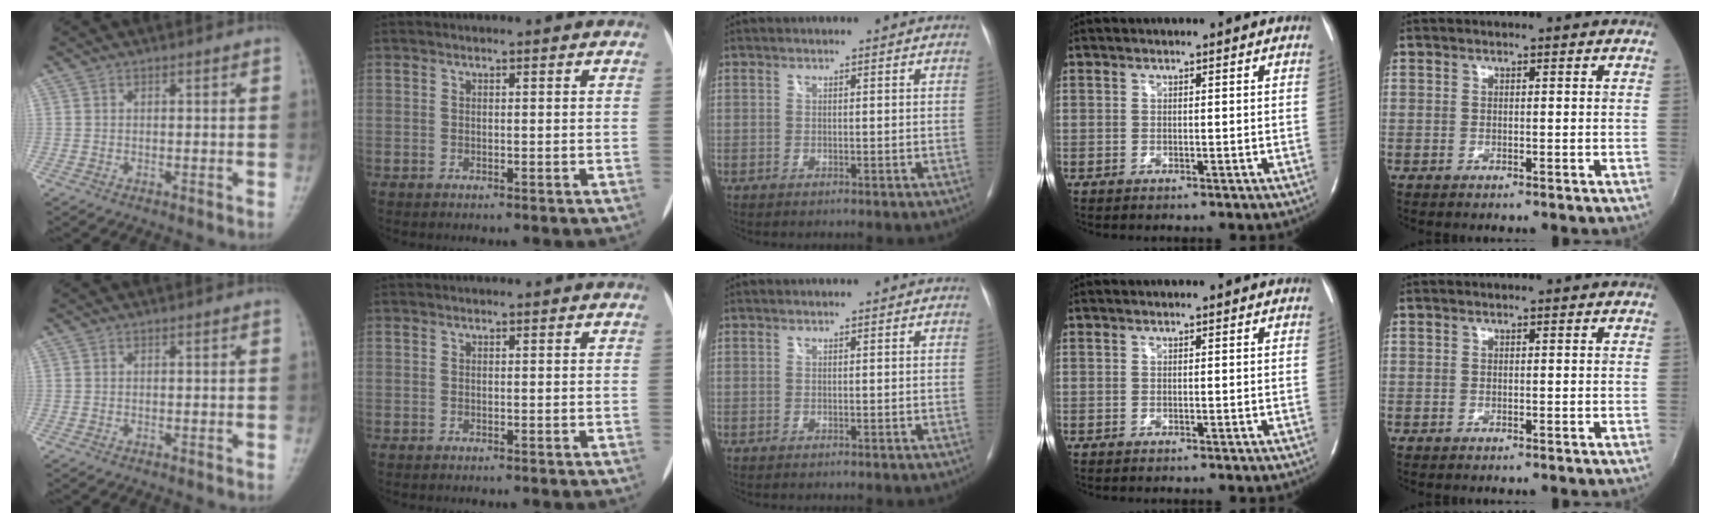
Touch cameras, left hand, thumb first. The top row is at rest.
{}